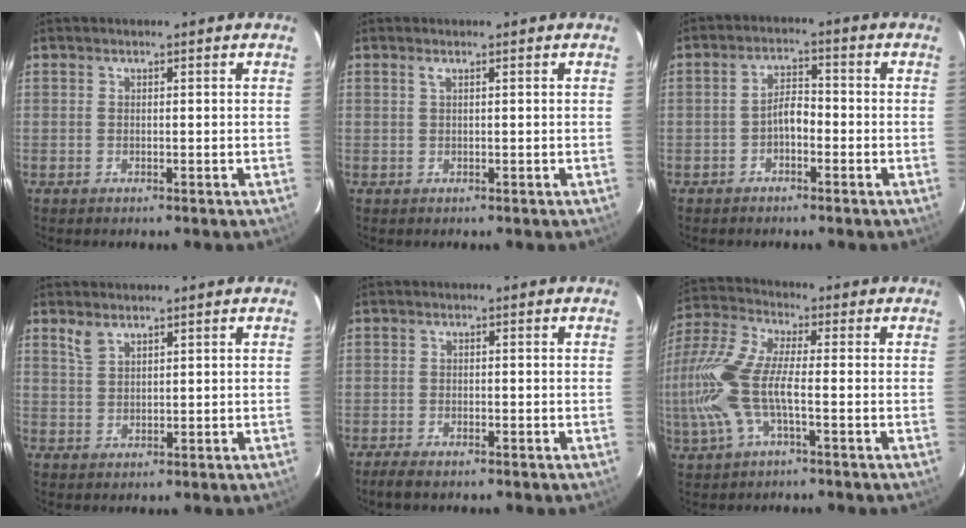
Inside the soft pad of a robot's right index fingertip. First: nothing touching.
{"total": 0.6, "force": [0.3, -0.2, 0.5], "torque": [-0.012, 0.002, 0.005]}
{"total": 3.4, "force": [-1.7, 1.7, 2.4], "torque": [-0.044, 0.012, -0.030]}
{"total": 2.7, "force": [2.1, 1.1, 1.4], "torque": [-0.028, 0.002, 0.044]}
{"total": 3.4, "force": [-2.7, 0.9, 1.9], "torque": [-0.048, -0.010, -0.048]}
{"total": 14.6, "force": [-2.9, 4.8, 13.5], "torque": [-0.287, -0.003, -0.058]}